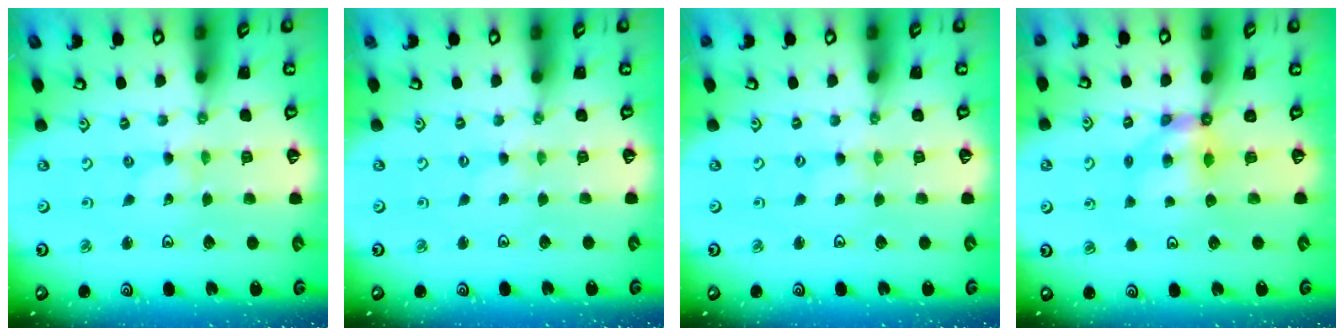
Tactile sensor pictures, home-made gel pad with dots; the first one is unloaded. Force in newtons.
{"total": 0.0}
{"total": 0.0}
{"total": 5.8, "press": 5.8, "slide": 0.3}